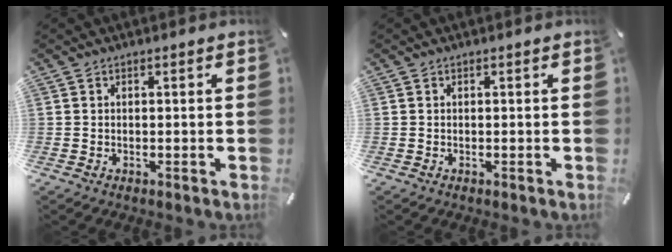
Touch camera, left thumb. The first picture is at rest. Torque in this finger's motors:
{"motor_torque": [0.02, -0.02, 0.00, 0.05, 0.00]}